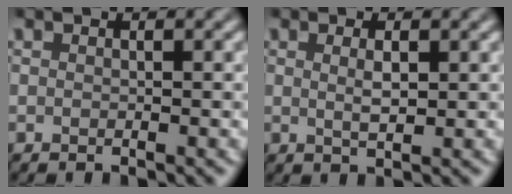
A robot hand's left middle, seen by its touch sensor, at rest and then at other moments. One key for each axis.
{"total": 1.6, "fx": 0.5, "fy": 0.4, "fz": 1.5, "tx": -0.026, "ty": -0.001, "tz": 0.008}